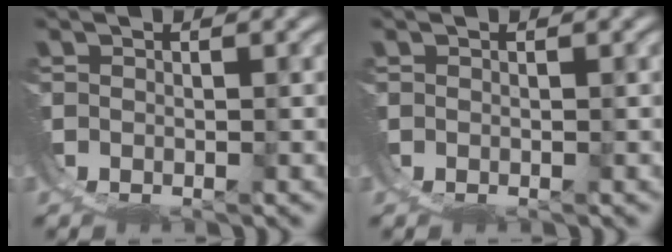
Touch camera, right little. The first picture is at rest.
{"total": 0.0}